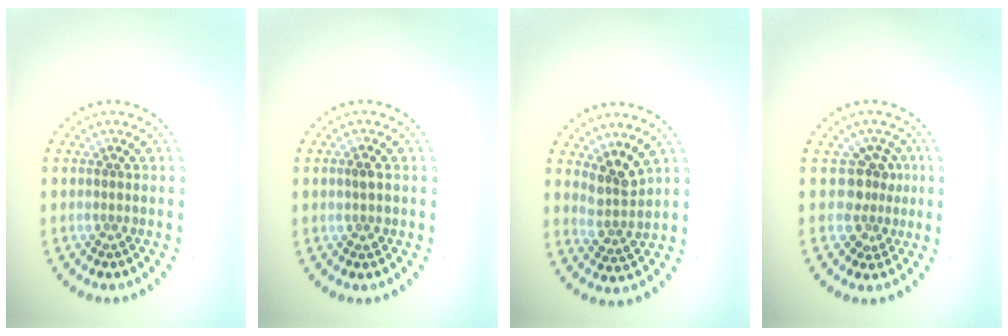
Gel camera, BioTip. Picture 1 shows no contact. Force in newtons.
{"total": 1.2, "press": 1.2, "slide": 0.0}
{"total": 2.6, "press": 2.0, "slide": 1.7}
{"total": 2.8, "press": 2.0, "slide": 2.0}